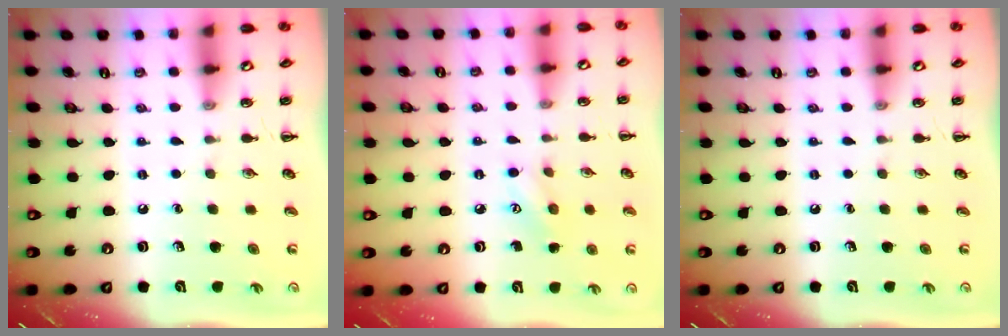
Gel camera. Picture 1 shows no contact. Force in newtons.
{"total": 6.6, "press": 6.5, "slide": 1.2}
{"total": 0.0}